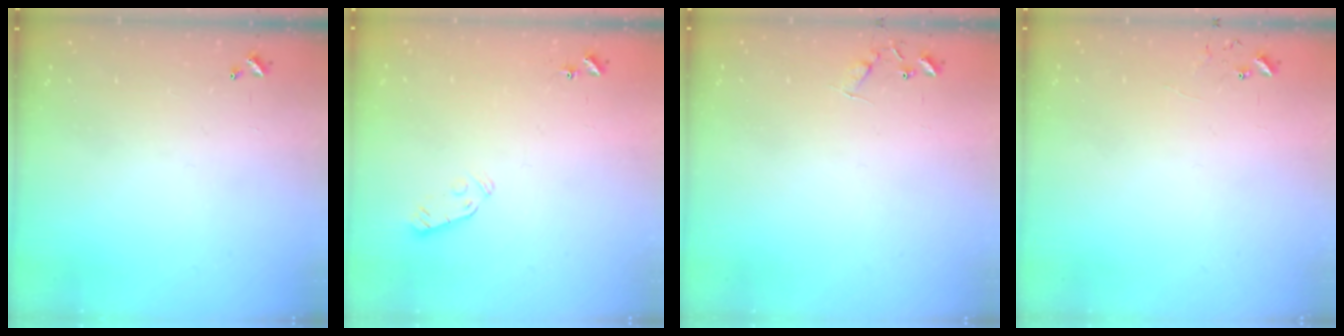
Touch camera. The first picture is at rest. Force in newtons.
{"total": 3.9, "press": 3.8, "slide": 0.9}
{"total": 6.5, "press": 6.5, "slide": 0.6}
{"total": 5.8, "press": 5.8, "slide": 0.5}